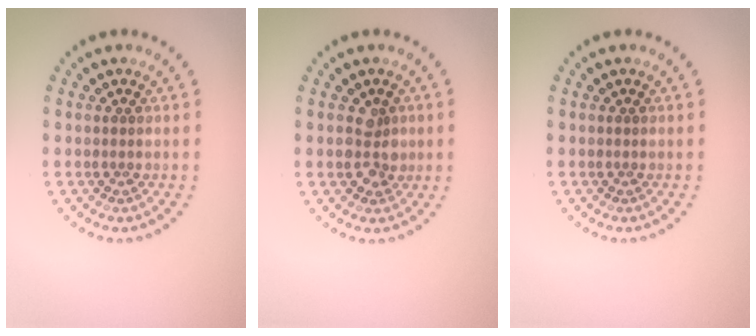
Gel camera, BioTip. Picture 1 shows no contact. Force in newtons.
{"total": 2.4, "press": 2.4, "slide": 0.5}
{"total": 0.0}